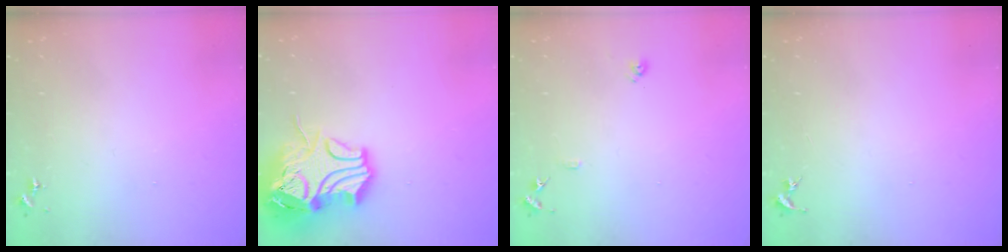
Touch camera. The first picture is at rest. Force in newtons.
{"total": 18.6, "press": 18.4, "slide": 2.7}
{"total": 8.3, "press": 8.3, "slide": 0.7}
{"total": 0.0}